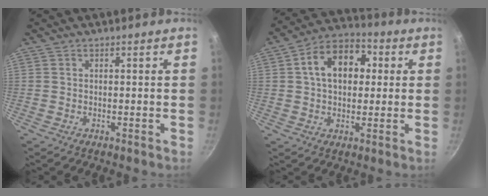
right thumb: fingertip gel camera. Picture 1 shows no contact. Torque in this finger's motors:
{"motor_torque": [0.48, 2.75, 0.94, 0.08, 0.11]}